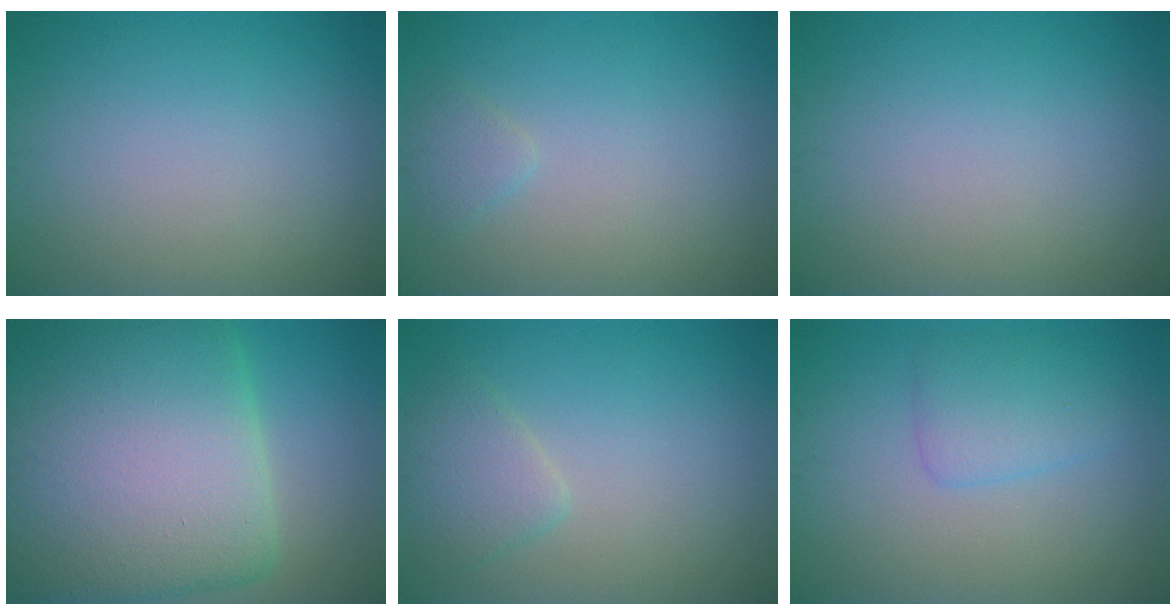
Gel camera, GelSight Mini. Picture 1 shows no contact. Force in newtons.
{"total": 1.1, "press": 1.1, "slide": 0.1}
{"total": 0.0}
{"total": 16.8, "press": 16.8, "slide": 0.3}
{"total": 2.4, "press": 2.4, "slide": 0.2}
{"total": 2.5, "press": 2.5, "slide": 0.2}